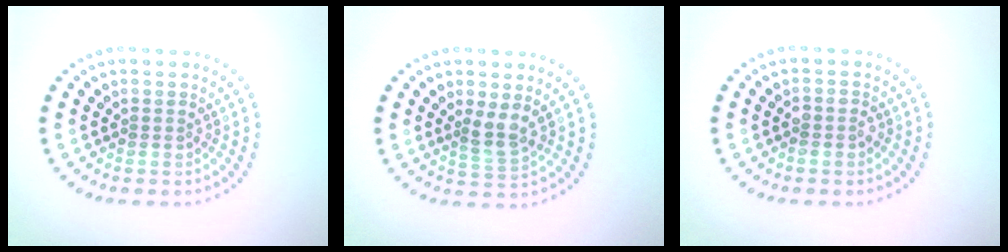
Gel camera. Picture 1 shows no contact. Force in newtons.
{"total": 2.2, "press": 1.6, "slide": 1.4}
{"total": 1.4, "press": 1.3, "slide": 0.5}